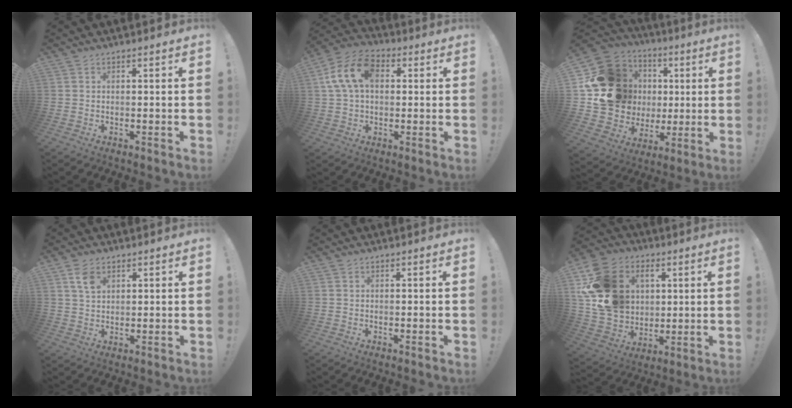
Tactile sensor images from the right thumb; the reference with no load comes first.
{"total": 14.5, "force": [3.2, 9.6, 10.3], "torque": [-0.199, 0.013, 0.062]}
{"total": 20.6, "force": [4.1, 18.0, 9.2], "torque": [-0.156, -0.015, 0.131]}
{"total": 5.3, "force": [2.7, 3.2, 3.2], "torque": [-0.060, -0.004, 0.052]}
{"total": 0.0}
{"total": 18.9, "force": [4.9, 15.8, 9.1], "torque": [-0.157, -0.007, 0.112]}